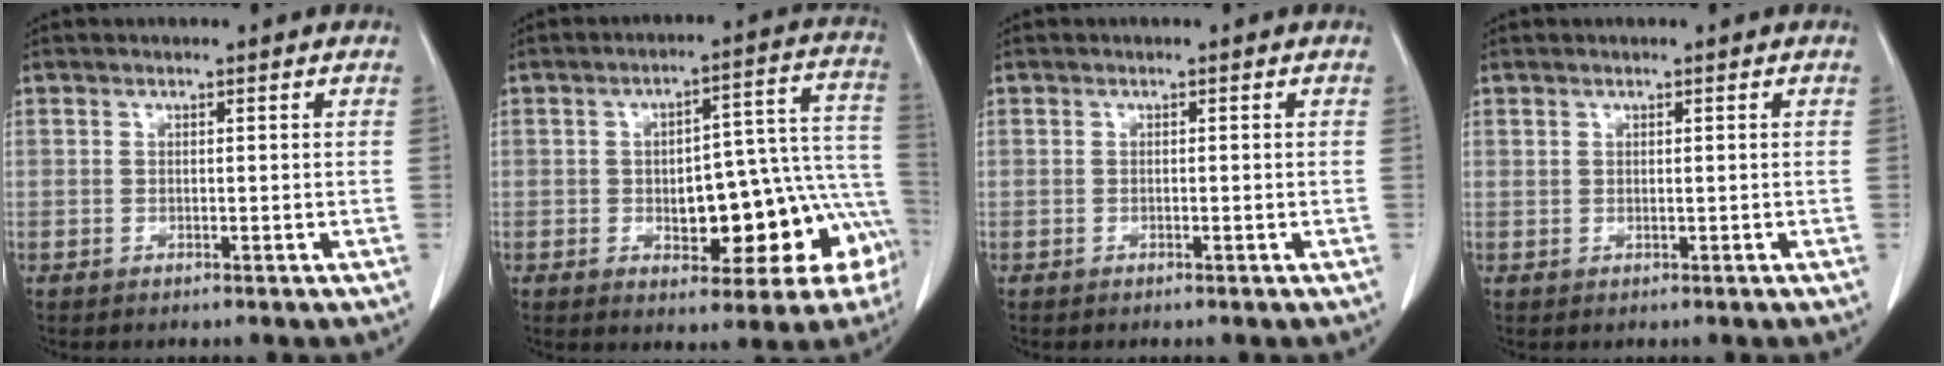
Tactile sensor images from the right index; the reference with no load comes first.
{"total": 17.1, "force": [-4.9, 6.6, 15.0], "torque": [-0.128, 0.054, -0.045]}
{"total": 0.0}
{"total": 0.0}